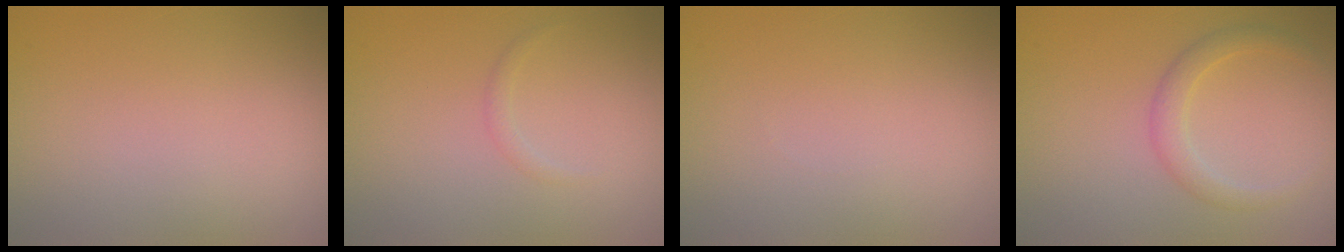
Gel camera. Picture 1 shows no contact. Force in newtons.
{"total": 0.7, "press": 0.7, "slide": 0.0}
{"total": 0.0}
{"total": 2.1, "press": 2.1, "slide": 0.1}